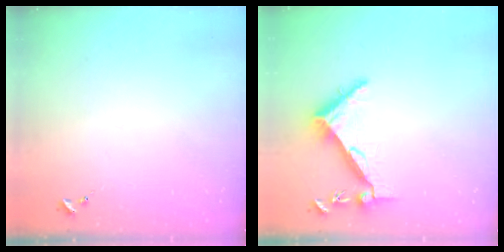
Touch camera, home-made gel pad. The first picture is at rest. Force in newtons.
{"total": 6.3, "press": 6.2, "slide": 0.7}